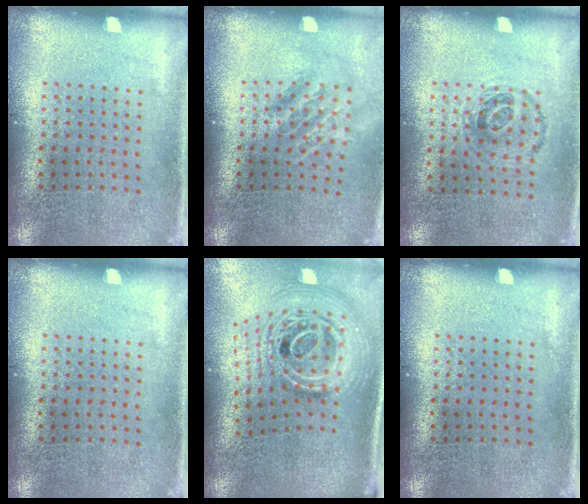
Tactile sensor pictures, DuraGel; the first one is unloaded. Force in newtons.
{"total": 1.5, "press": 1.1, "slide": 1.1}
{"total": 0.9, "press": 0.7, "slide": 0.5}
{"total": 0.0}
{"total": 3.0, "press": 2.1, "slide": 2.2}
{"total": 0.0}